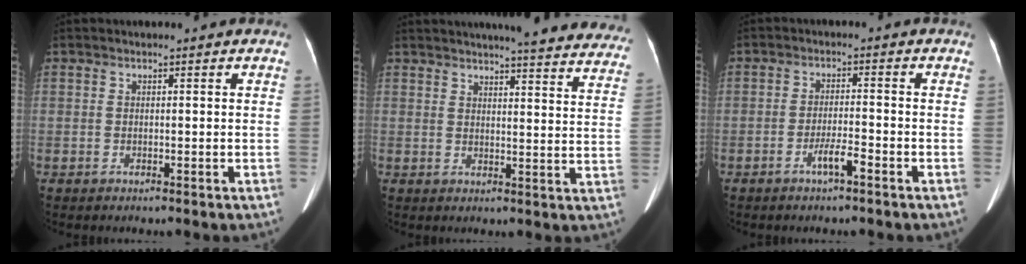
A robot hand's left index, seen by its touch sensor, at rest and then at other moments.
{"total": 26.2, "force": [24.0, 2.9, 10.2], "torque": [-0.131, -0.066, 0.265]}
{"total": 3.2, "force": [-2.1, 0.2, 2.4], "torque": [-0.043, -0.001, -0.041]}